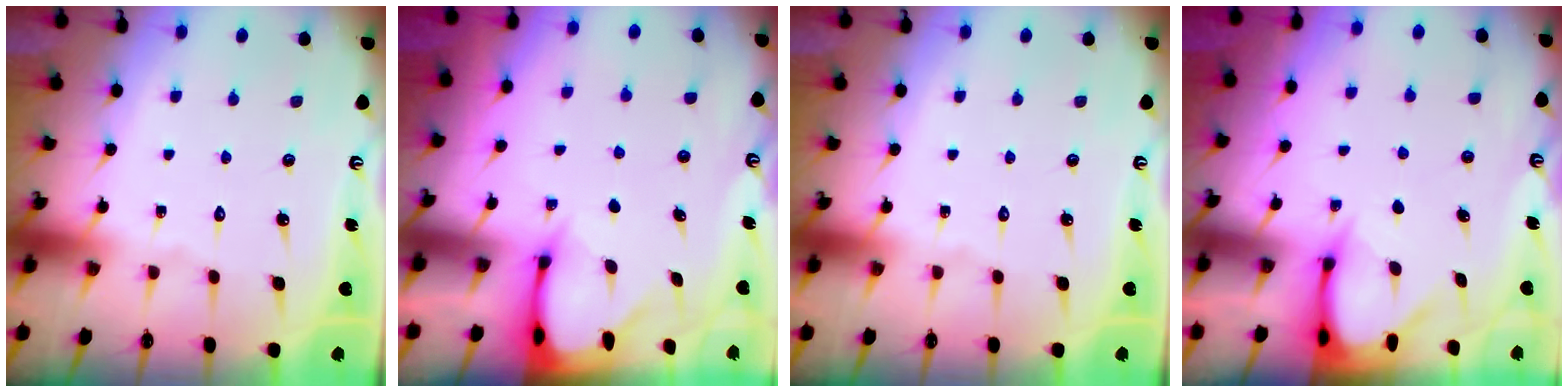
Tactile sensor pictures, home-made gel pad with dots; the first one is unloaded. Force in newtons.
{"total": 2.4, "press": 2.3, "slide": 0.3}
{"total": 0.0}
{"total": 3.7, "press": 3.7, "slide": 0.3}